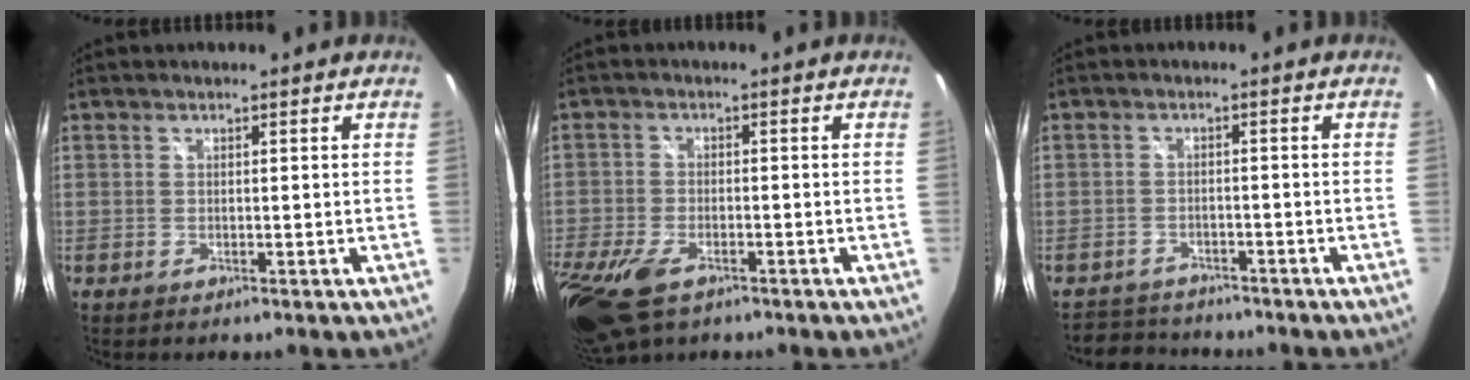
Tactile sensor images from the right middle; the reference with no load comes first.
{"total": 13.0, "force": [-7.6, 6.7, 8.1], "torque": [-0.217, -0.042, -0.136]}
{"total": 4.3, "force": [-3.9, 1.7, -0.3], "torque": [-0.008, 0.016, -0.068]}